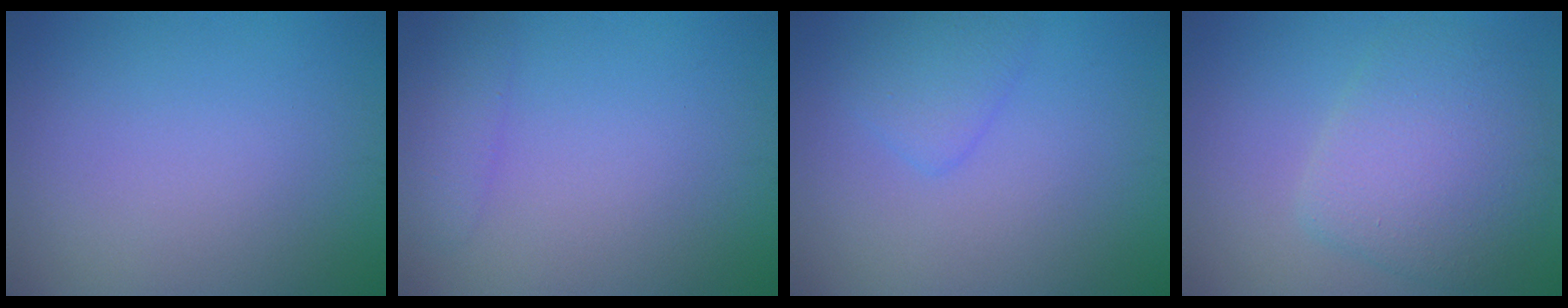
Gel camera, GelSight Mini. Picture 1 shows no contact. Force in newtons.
{"total": 1.7, "press": 1.6, "slide": 0.2}
{"total": 2.0, "press": 2.0, "slide": 0.2}
{"total": 5.6, "press": 5.6, "slide": 0.3}